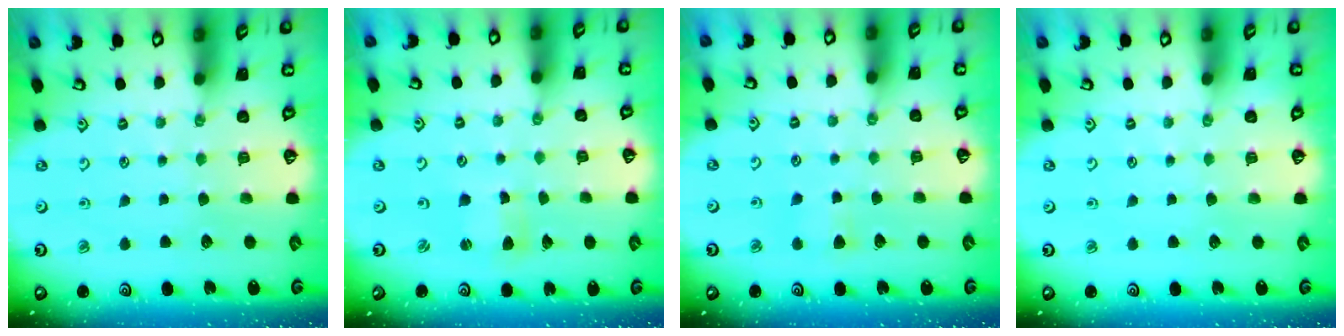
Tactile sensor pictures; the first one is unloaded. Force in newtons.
{"total": 2.5, "press": 2.5, "slide": 0.3}
{"total": 3.8, "press": 3.7, "slide": 0.7}
{"total": 0.0}